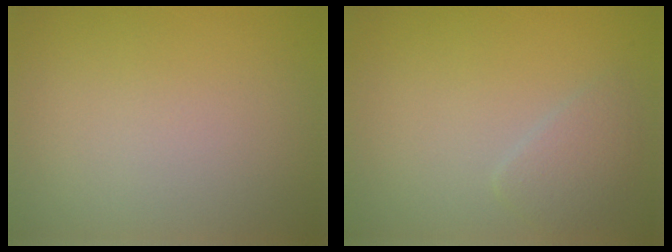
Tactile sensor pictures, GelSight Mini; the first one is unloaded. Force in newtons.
{"total": 1.8, "press": 1.8, "slide": 0.1}